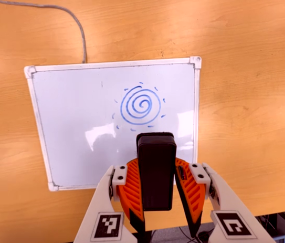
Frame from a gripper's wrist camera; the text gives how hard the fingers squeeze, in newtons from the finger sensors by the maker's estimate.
{"total": 6.9, "left": 5.5, "right": 8.4}